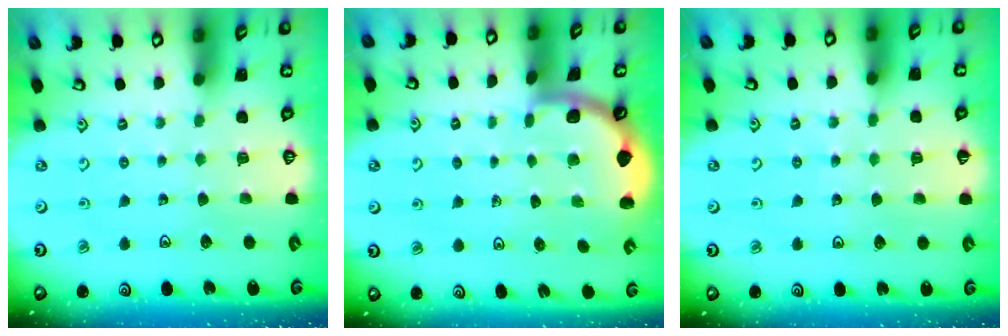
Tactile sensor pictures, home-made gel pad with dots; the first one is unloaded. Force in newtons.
{"total": 1.7, "press": 1.7, "slide": 0.0}
{"total": 3.0, "press": 3.0, "slide": 0.2}